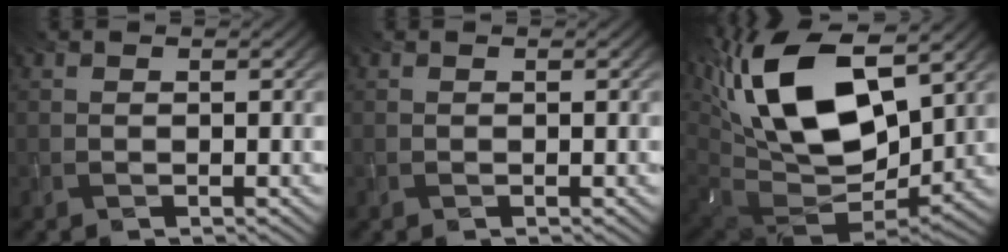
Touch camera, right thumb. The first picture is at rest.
{"total": 0.0}
{"total": 19.9, "force": [6.3, 10.6, 15.6], "torque": [-0.329, 0.016, 0.111]}